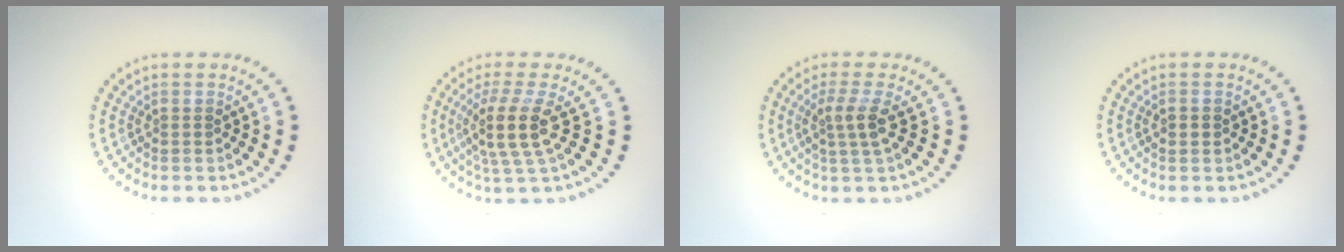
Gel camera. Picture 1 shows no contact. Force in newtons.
{"total": 4.1, "press": 3.1, "slide": 2.6}
{"total": 2.6, "press": 1.9, "slide": 1.7}
{"total": 1.3, "press": 1.3, "slide": 0.1}